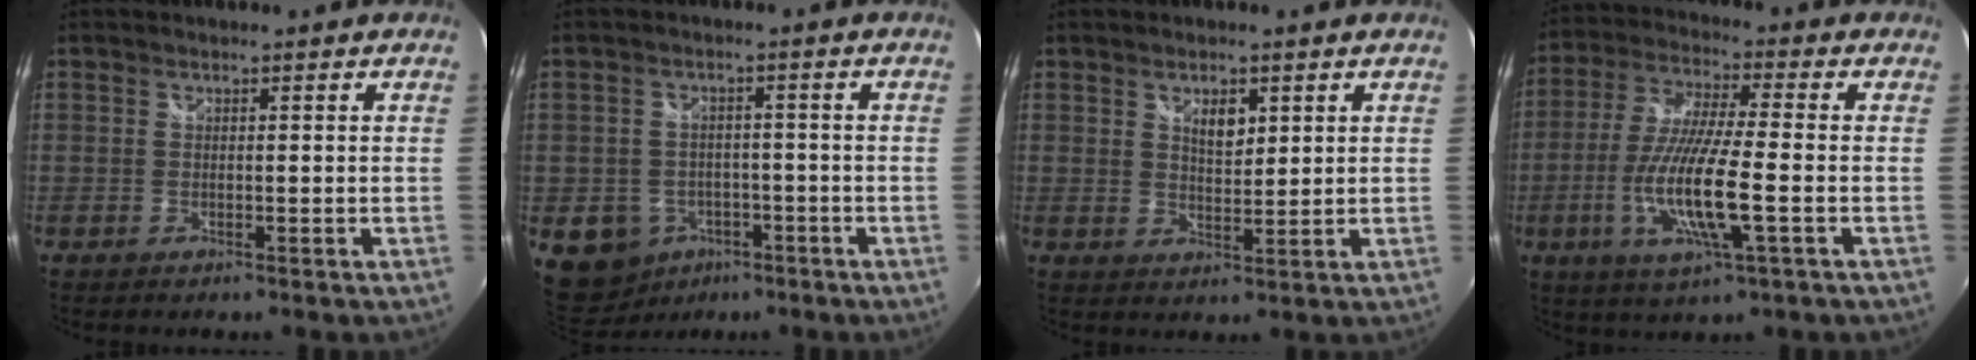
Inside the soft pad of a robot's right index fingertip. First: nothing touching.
{"total": 6.7, "force": [-3.5, 5.6, 1.4], "torque": [-0.042, 0.010, -0.045]}
{"total": 4.1, "force": [1.9, 2.0, 3.0], "torque": [-0.046, 0.001, 0.033]}
{"total": 14.0, "force": [-3.8, 1.7, 13.4], "torque": [-0.272, -0.016, -0.070]}